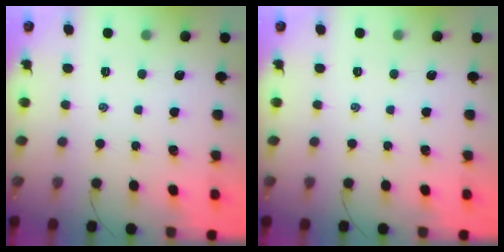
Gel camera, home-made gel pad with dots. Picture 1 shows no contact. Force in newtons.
{"total": 0.0}